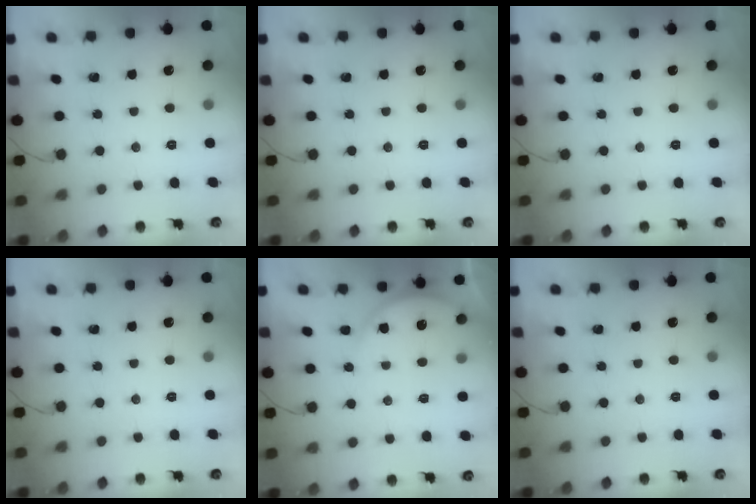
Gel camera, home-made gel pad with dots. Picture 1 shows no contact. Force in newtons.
{"total": 0.0}
{"total": 0.0}
{"total": 0.0}
{"total": 6.1, "press": 6.1, "slide": 0.6}
{"total": 0.0}